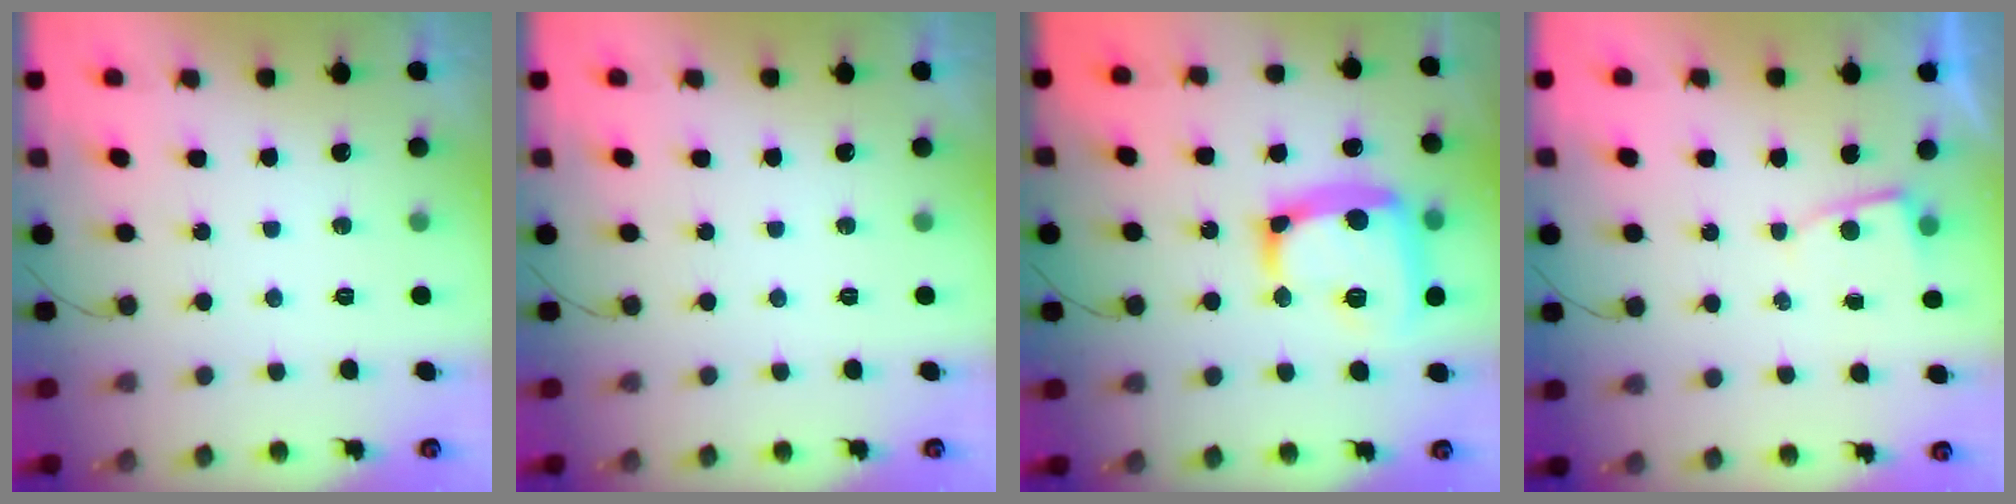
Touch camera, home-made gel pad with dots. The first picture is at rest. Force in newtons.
{"total": 0.0}
{"total": 19.3, "press": 19.3, "slide": 1.6}
{"total": 2.8, "press": 2.8, "slide": 0.2}